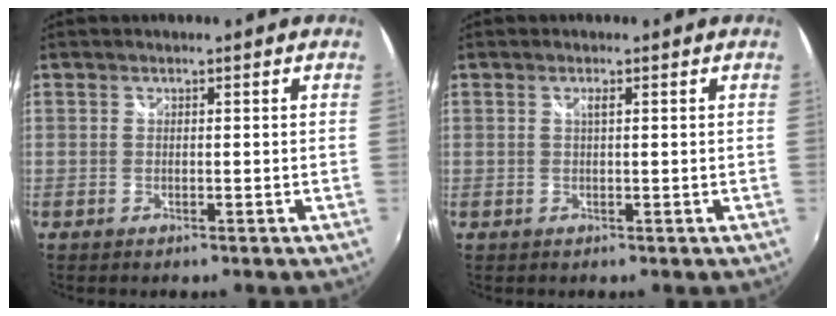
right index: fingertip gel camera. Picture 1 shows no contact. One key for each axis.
{"total": 0.9, "fx": 0.4, "fy": -0.1, "fz": 0.9, "tx": -0.016, "ty": 0.001, "tz": 0.006}